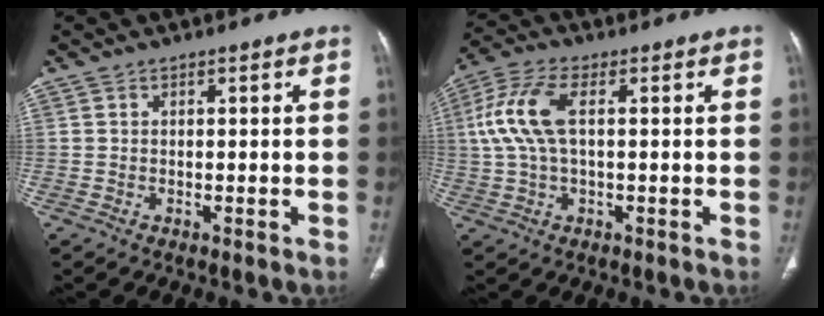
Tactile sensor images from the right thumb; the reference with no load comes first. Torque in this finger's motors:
{"motor_torque": [-0.63, 0.92, 0.31, -0.30, 0.27]}